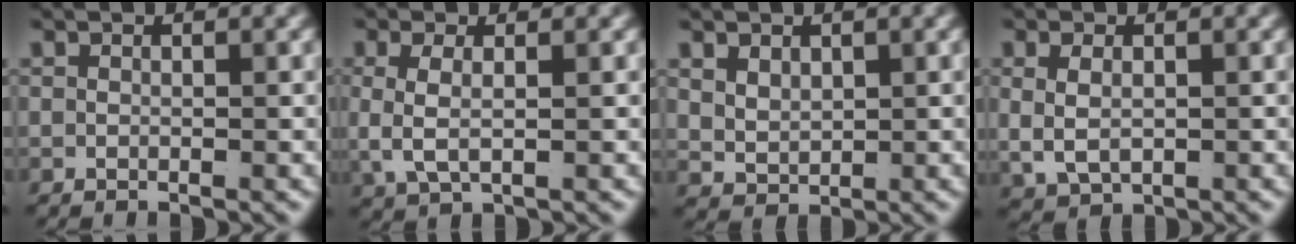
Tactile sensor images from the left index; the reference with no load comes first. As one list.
[{"total": 3.2, "force": [0.4, 1.6, 2.7], "torque": [-0.066, -0.008, 0.018]}, {"total": 2.4, "force": [1.0, 1.7, 1.3], "torque": [-0.035, -0.017, 0.036]}, {"total": 3.5, "force": [0.4, 2.6, 2.3], "torque": [-0.057, -0.013, 0.021]}]